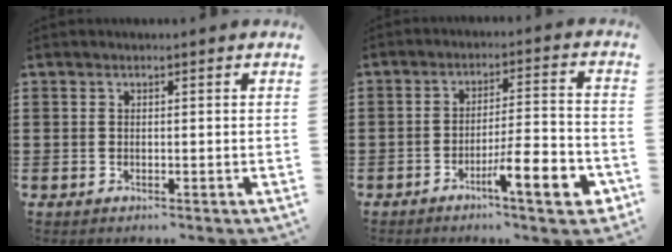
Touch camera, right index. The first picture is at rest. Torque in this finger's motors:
{"motor_torque": [1.63, -0.51, 0.38, 0.09]}